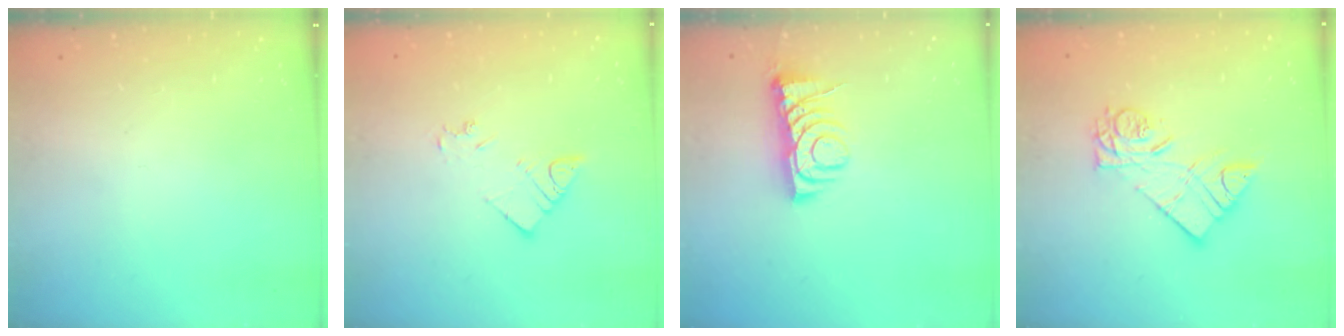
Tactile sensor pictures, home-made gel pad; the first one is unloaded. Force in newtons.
{"total": 4.4, "press": 4.4, "slide": 0.1}
{"total": 7.0, "press": 6.9, "slide": 0.9}
{"total": 11.4, "press": 11.4, "slide": 1.0}